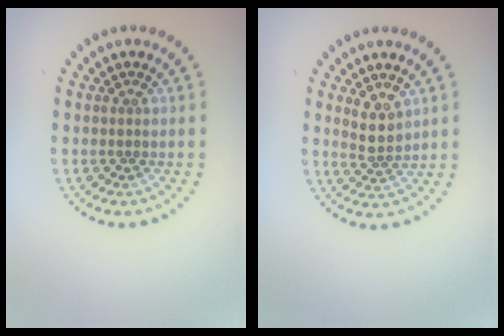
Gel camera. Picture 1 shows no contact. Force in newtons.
{"total": 2.5, "press": 2.2, "slide": 1.1}